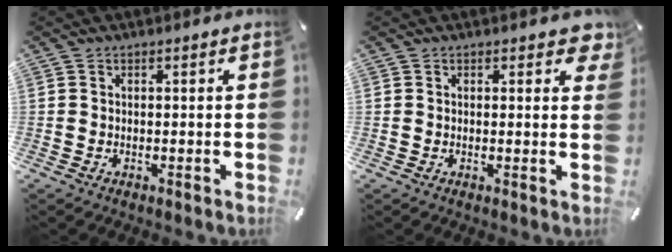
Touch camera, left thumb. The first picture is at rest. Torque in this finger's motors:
{"motor_torque": [1.91, 3.10, 1.51, -1.26, 0.30]}